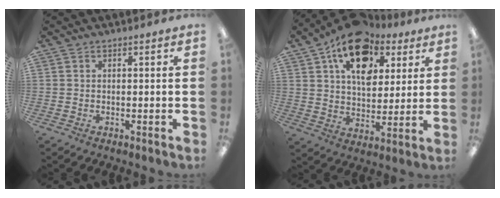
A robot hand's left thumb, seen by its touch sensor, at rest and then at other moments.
{"total": 16.4, "force": [9.1, 10.5, 8.8], "torque": [-0.138, -0.041, 0.163]}